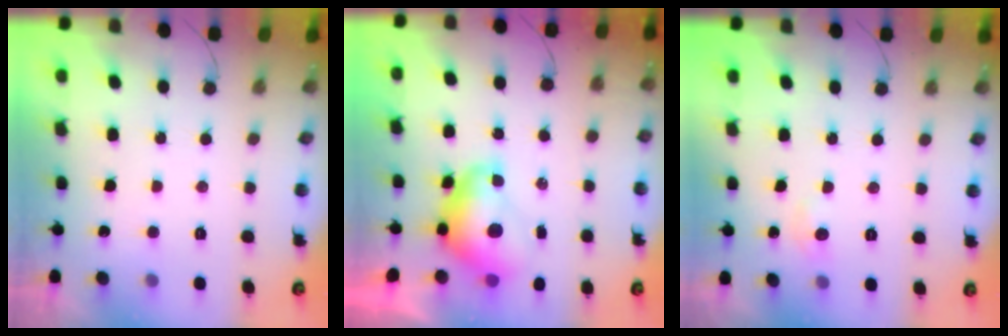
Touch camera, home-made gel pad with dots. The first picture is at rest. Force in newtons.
{"total": 9.4, "press": 9.4, "slide": 0.9}
{"total": 4.2, "press": 4.1, "slide": 0.7}